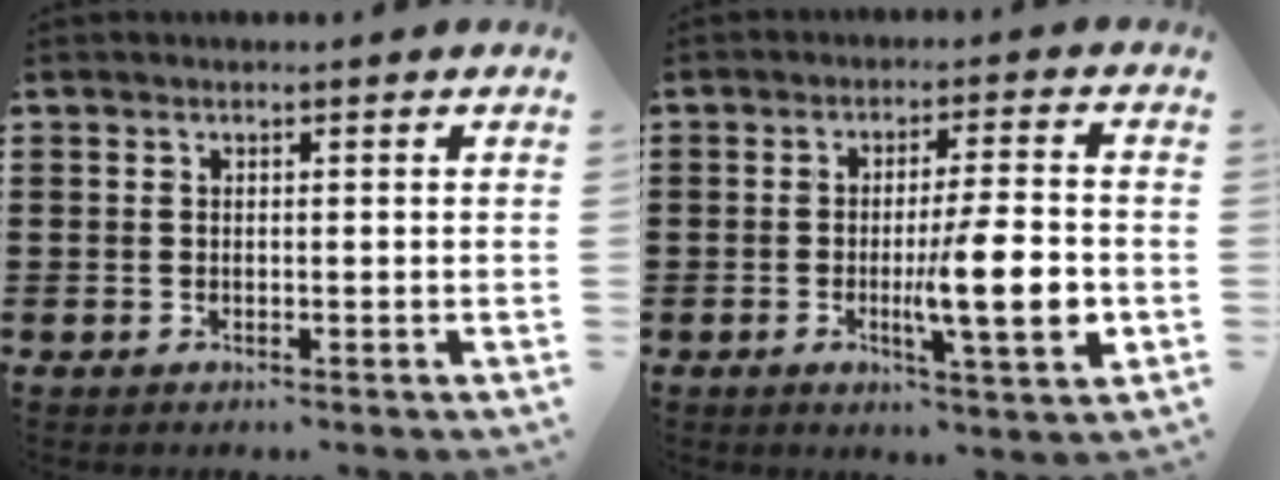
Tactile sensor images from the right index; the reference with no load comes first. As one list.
[{"total": 10.8, "force": [-2.1, 1.8, 10.4], "torque": [-0.159, -0.012, -0.035]}]